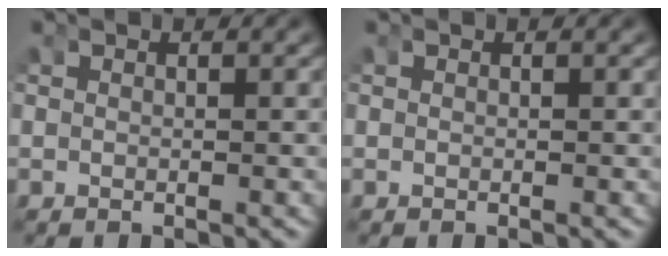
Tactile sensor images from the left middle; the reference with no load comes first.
{"total": 0.0}